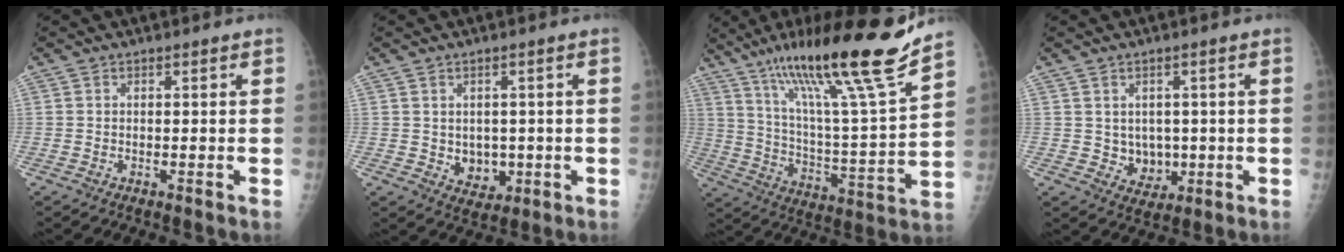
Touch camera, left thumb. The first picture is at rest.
{"total": 5.5, "force": [-0.5, 4.4, 3.2], "torque": [-0.018, -0.004, 0.007]}
{"total": 24.5, "force": [17.3, 1.2, 17.3], "torque": [-0.263, -0.071, 0.295]}
{"total": 5.4, "force": [0.0, 4.6, 2.8], "torque": [-0.013, -0.003, 0.013]}